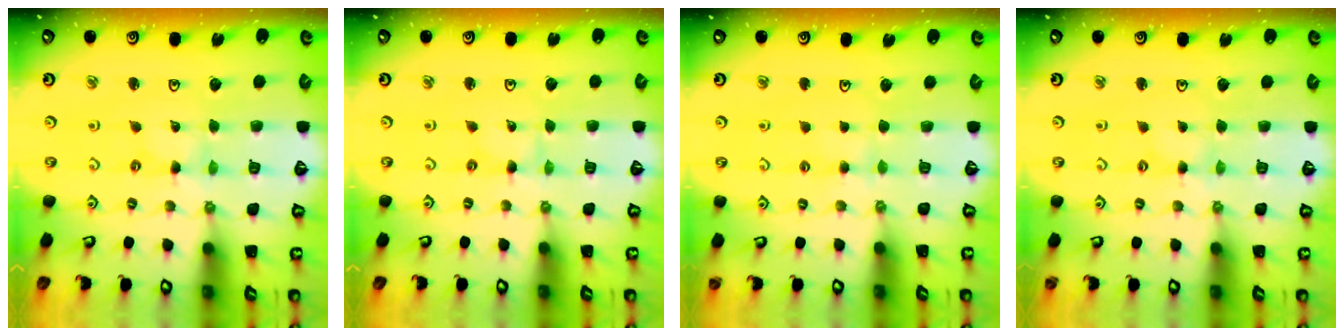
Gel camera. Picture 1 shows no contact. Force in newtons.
{"total": 0.0}
{"total": 2.9, "press": 2.9, "slide": 0.4}
{"total": 0.9, "press": 0.9, "slide": 0.2}